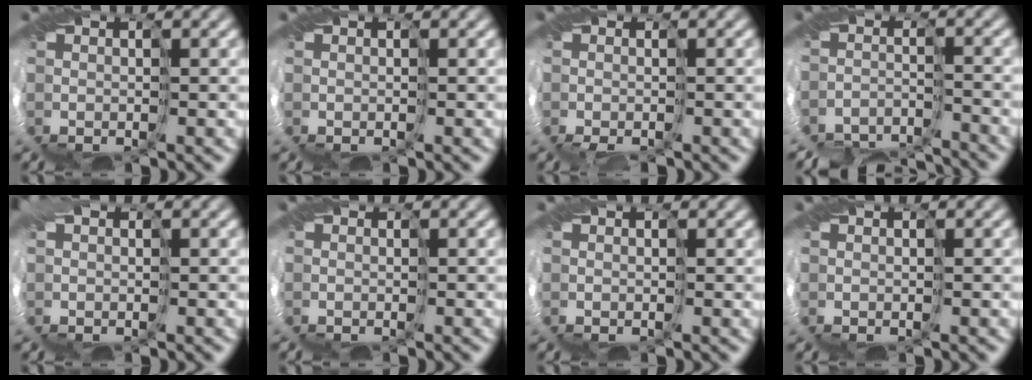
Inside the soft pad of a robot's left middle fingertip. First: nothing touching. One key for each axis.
{"total": 0.0}
{"total": 3.0, "fx": -2.8, "fy": -0.6, "fz": -0.9, "tx": -0.002, "ty": -0.025, "tz": -0.026}
{"total": 9.5, "fx": -9.4, "fy": 0.0, "fz": -0.7, "tx": -0.004, "ty": -0.023, "tz": -0.134}
{"total": 0.5, "fx": -0.1, "fy": 0.3, "fz": 0.4, "tx": -0.035, "ty": 0.000, "tz": 0.018}
{"total": 3.0, "fx": -1.6, "fy": -1.6, "fz": -1.9, "tx": 0.018, "ty": -0.019, "tz": -0.008}
{"total": 0.0}
{"total": 0.0}